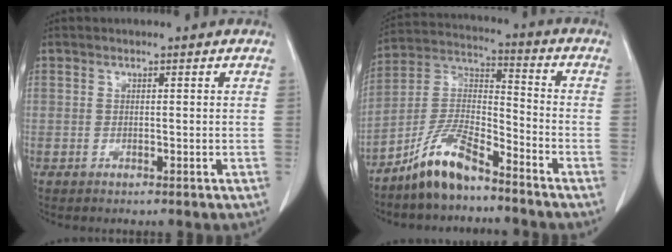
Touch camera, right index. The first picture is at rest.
{"total": 10.2, "force": [-7.9, 2.5, 5.8], "torque": [-0.125, 0.010, -0.156]}